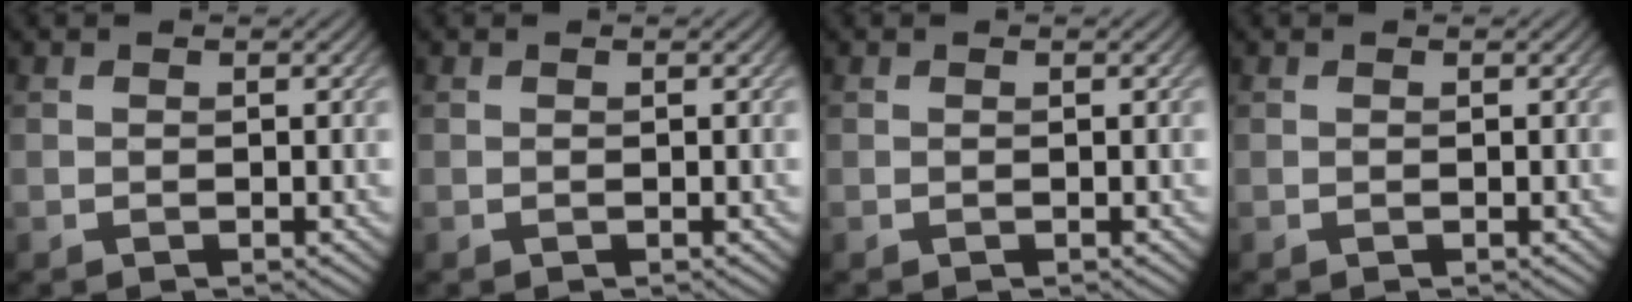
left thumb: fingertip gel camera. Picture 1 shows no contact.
{"total": 0.0}
{"total": 0.0}
{"total": 0.0}